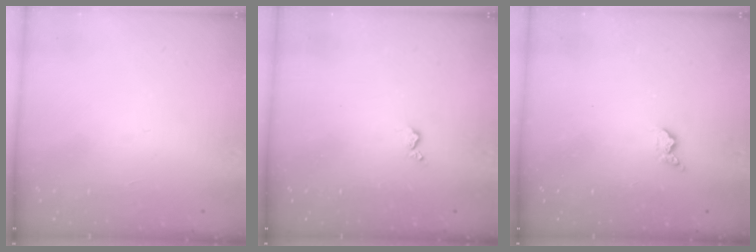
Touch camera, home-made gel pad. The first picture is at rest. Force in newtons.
{"total": 4.3, "press": 4.2, "slide": 0.5}
{"total": 4.1, "press": 4.0, "slide": 0.6}